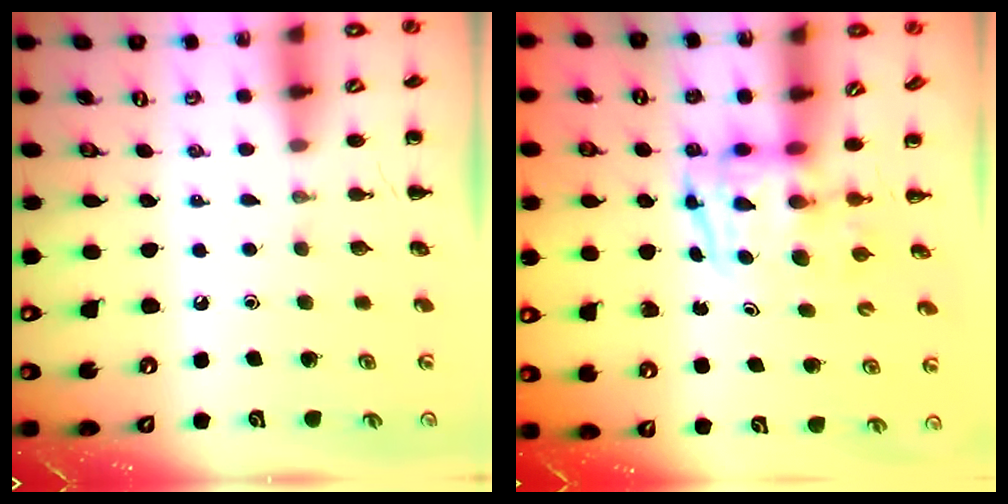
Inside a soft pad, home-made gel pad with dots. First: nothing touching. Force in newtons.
{"total": 3.7, "press": 3.7, "slide": 0.5}